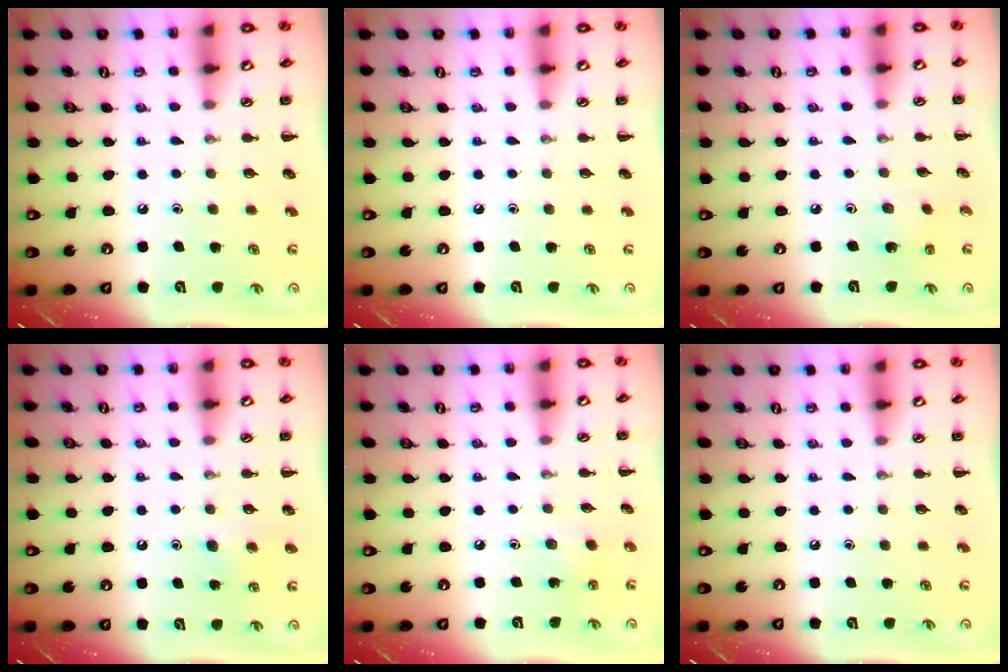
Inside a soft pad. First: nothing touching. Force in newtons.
{"total": 0.0}
{"total": 1.1, "press": 1.0, "slide": 0.5}
{"total": 4.5, "press": 4.3, "slide": 1.4}
{"total": 2.9, "press": 2.7, "slide": 0.9}
{"total": 0.0}